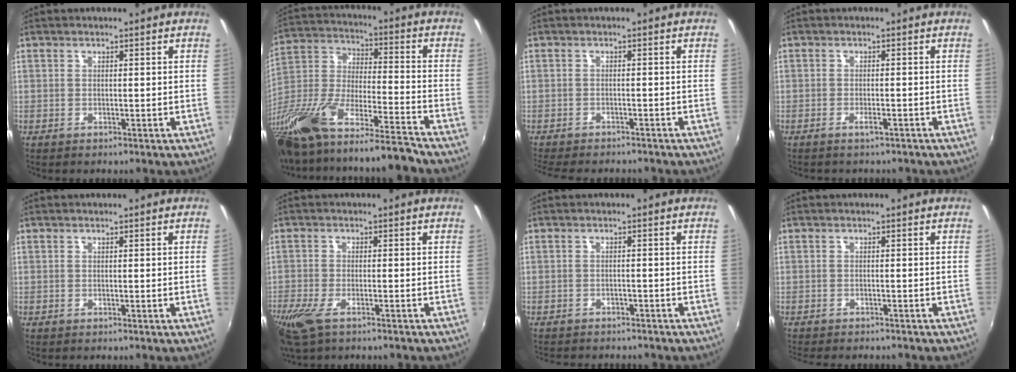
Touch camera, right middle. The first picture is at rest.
{"total": 24.9, "force": [-19.0, 3.6, 15.7], "torque": [-0.303, -0.056, -0.339]}
{"total": 8.5, "force": [-7.5, 1.9, 3.4], "torque": [-0.084, -0.021, -0.115]}
{"total": 1.7, "force": [-1.4, 0.3, 0.8], "torque": [-0.019, 0.001, -0.021]}
{"total": 0.0}
{"total": 8.7, "force": [-5.8, 3.0, 5.8], "torque": [-0.143, -0.032, -0.109]}
{"total": 5.2, "force": [-4.7, 1.6, 1.5], "torque": [-0.041, -0.012, -0.068]}
{"total": 4.9, "force": [-4.5, 0.9, 1.8], "torque": [-0.047, -0.017, -0.069]}